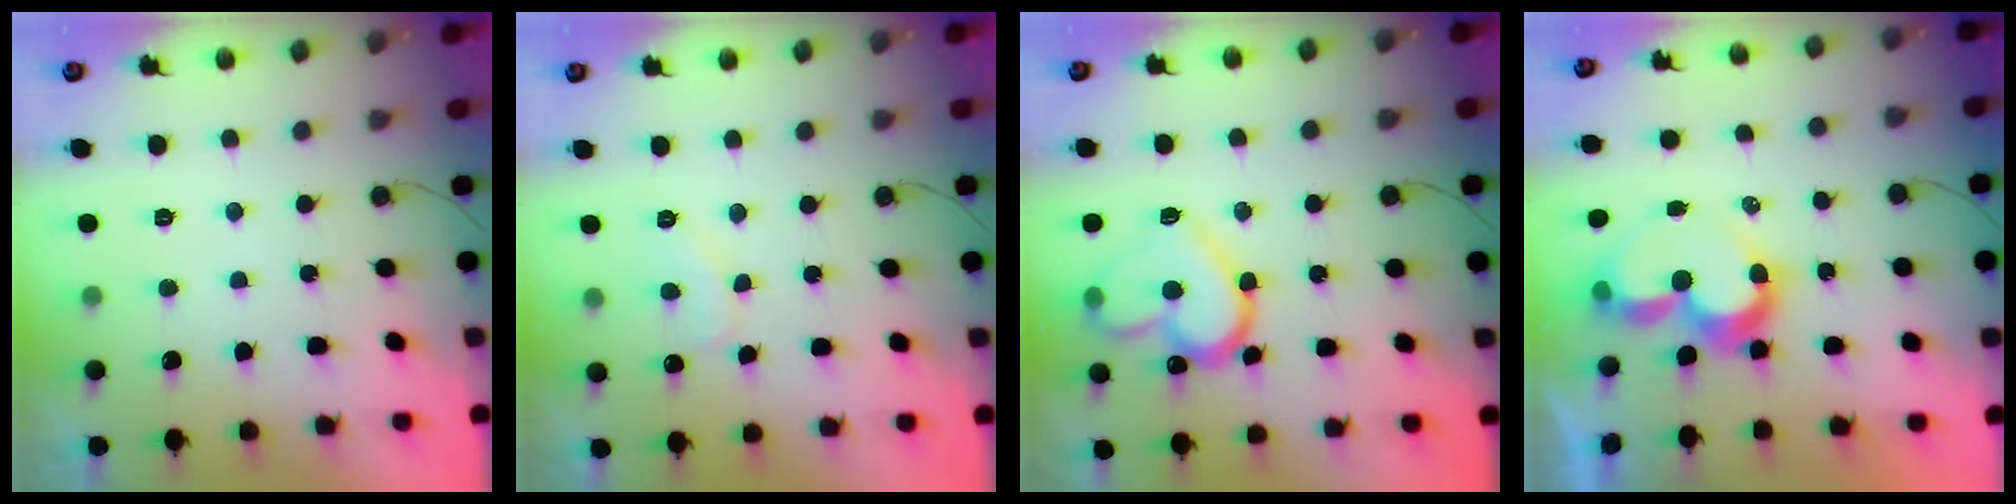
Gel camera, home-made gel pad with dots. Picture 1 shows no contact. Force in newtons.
{"total": 6.9, "press": 6.9, "slide": 0.2}
{"total": 17.4, "press": 17.3, "slide": 1.9}
{"total": 9.7, "press": 9.7, "slide": 0.9}